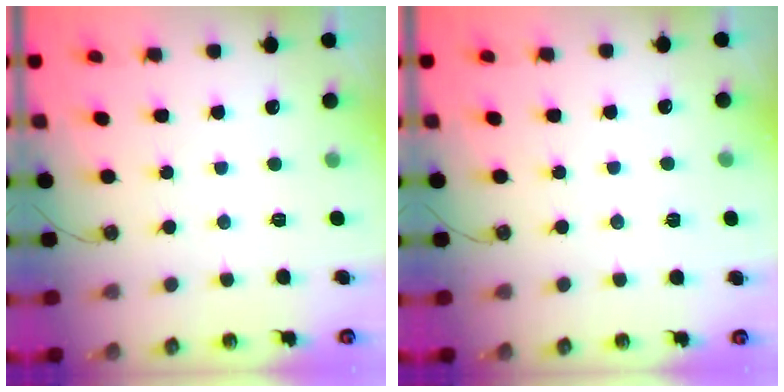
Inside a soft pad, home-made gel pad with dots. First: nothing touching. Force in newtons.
{"total": 3.3, "press": 2.7, "slide": 1.9}